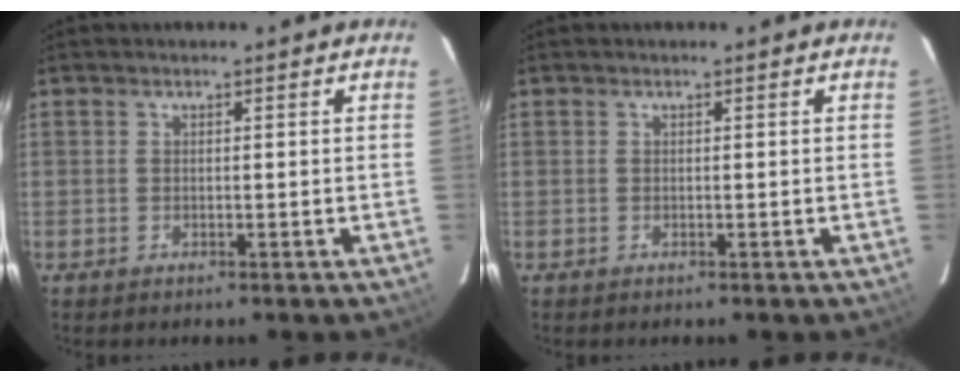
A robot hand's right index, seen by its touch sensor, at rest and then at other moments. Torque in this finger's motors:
{"motor_torque": [0.02, 0.05, 0.00, 0.00]}